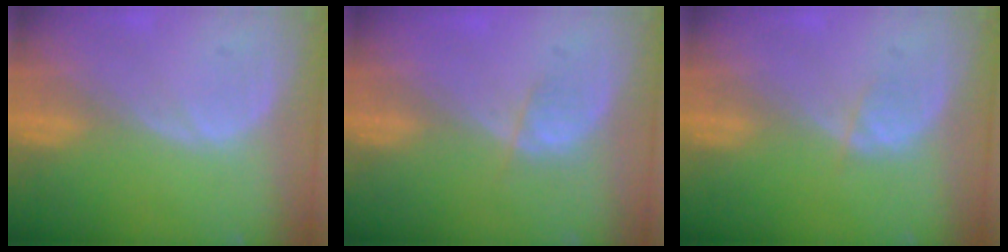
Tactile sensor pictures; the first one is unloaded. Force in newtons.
{"total": 1.9, "press": 1.7, "slide": 0.8}
{"total": 1.2, "press": 1.2, "slide": 0.2}